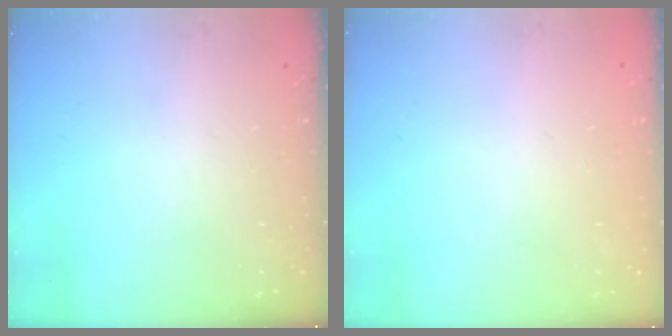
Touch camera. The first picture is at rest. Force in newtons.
{"total": 0.0}